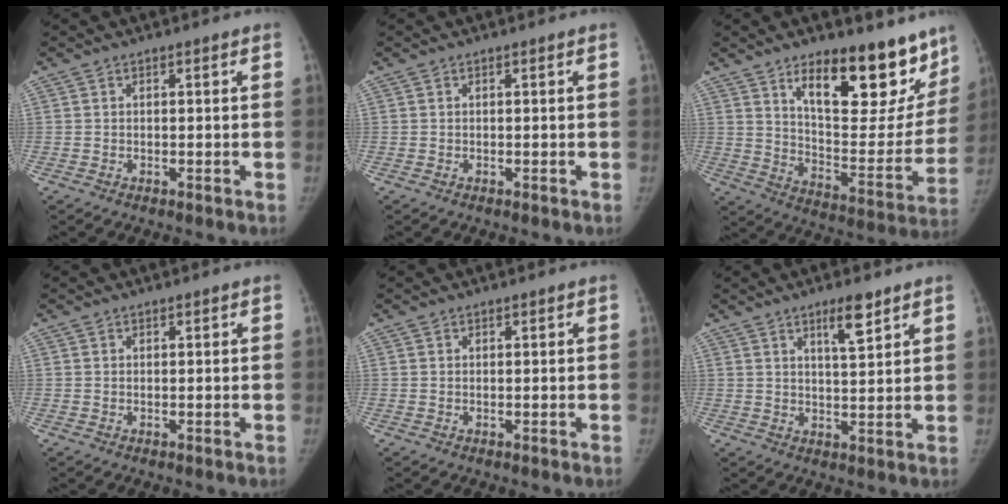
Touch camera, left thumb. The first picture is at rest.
{"total": 0.0}
{"total": 22.0, "force": [14.8, 9.0, 13.6], "torque": [-0.132, -0.092, 0.224]}
{"total": 0.0}
{"total": 0.0}
{"total": 5.8, "force": [3.8, 1.4, 4.2], "torque": [-0.058, -0.028, 0.063]}